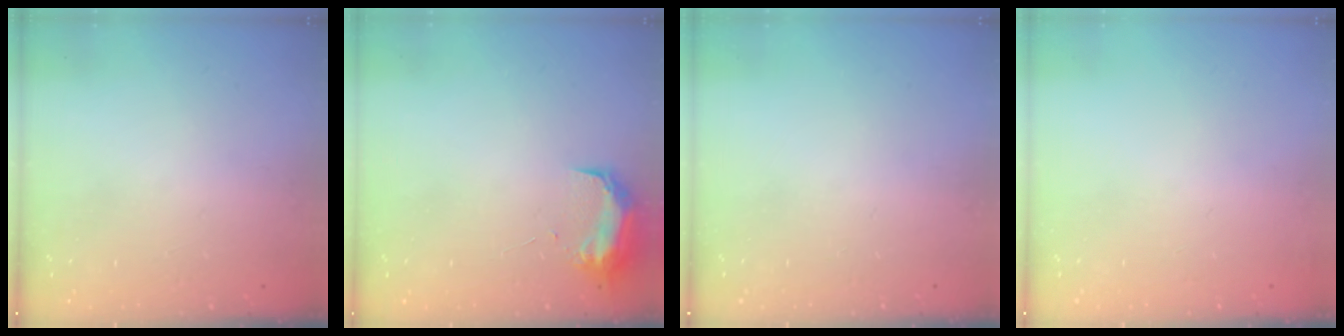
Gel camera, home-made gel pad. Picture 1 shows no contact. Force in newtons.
{"total": 9.8, "press": 9.7, "slide": 0.7}
{"total": 0.0}
{"total": 2.8, "press": 2.2, "slide": 1.7}